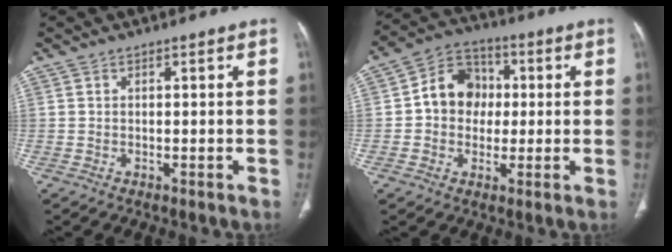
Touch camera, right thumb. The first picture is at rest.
{"total": 10.4, "force": [0.5, 8.8, 5.5], "torque": [-0.056, 0.022, -0.003]}